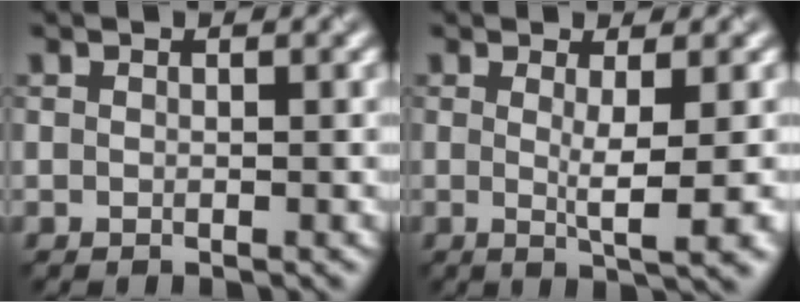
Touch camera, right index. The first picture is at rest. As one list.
[{"total": 4.1, "force": [0.1, 0.7, 4.0], "torque": [-0.060, -0.008, 0.002]}]